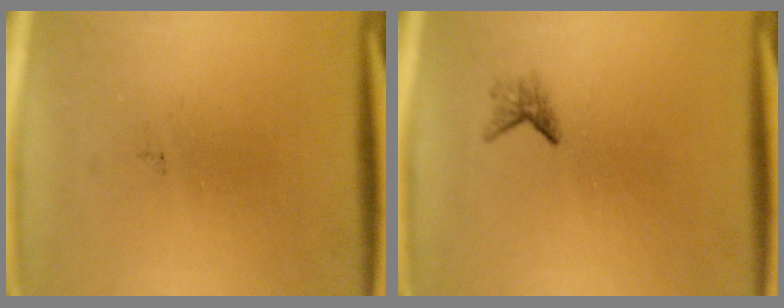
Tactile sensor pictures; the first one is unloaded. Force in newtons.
{"total": 1.2}